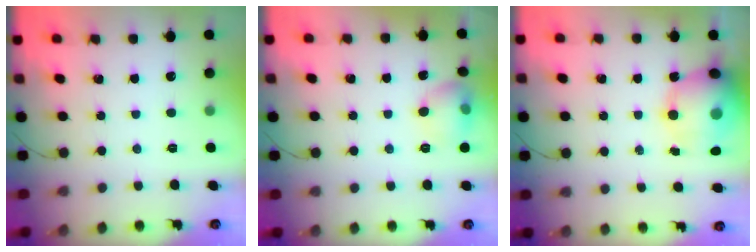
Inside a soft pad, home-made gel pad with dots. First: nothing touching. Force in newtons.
{"total": 11.6, "press": 9.5, "slide": 6.7}
{"total": 14.9, "press": 14.5, "slide": 3.3}